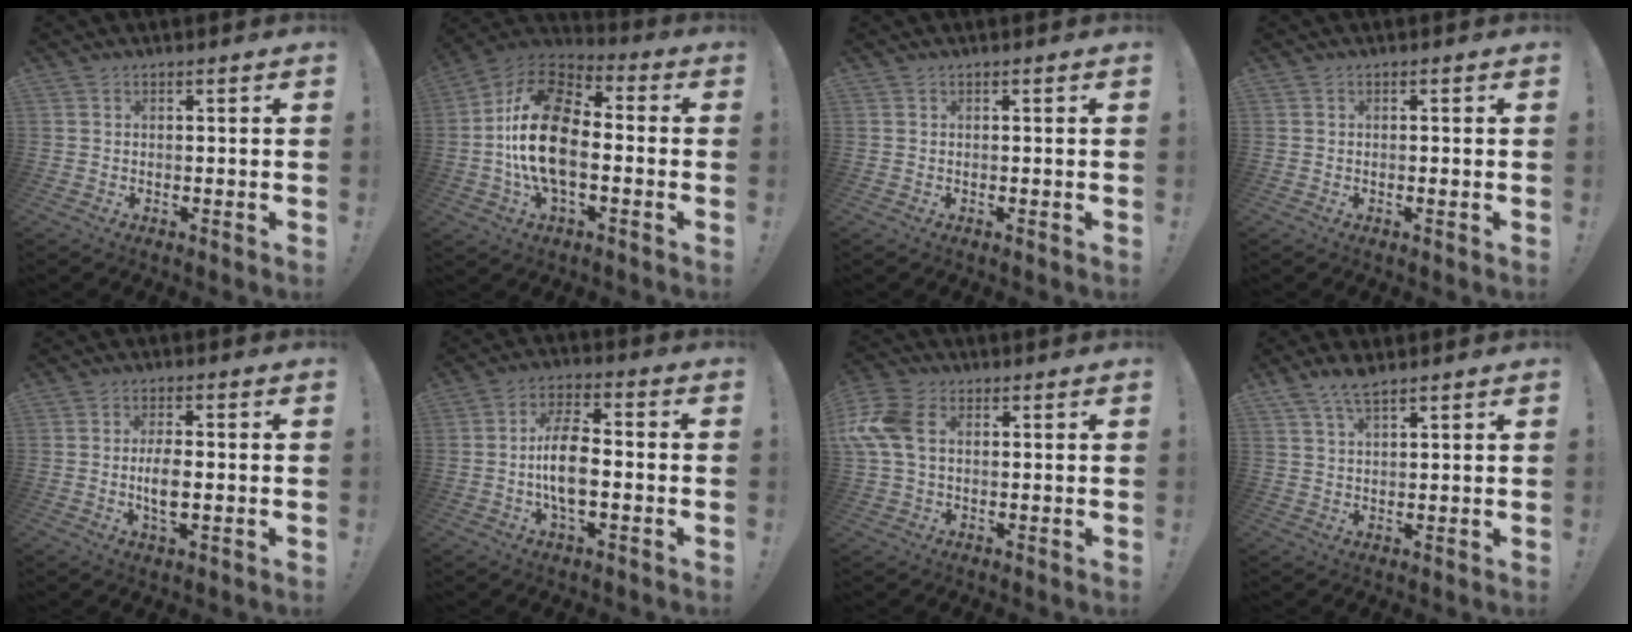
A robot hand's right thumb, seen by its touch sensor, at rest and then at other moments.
{"total": 21.7, "force": [-1.9, 12.2, 17.8], "torque": [-0.338, 0.029, -0.030]}
{"total": 0.0}
{"total": 0.7, "force": [-0.2, -0.1, 0.7], "torque": [-0.009, -0.002, -0.004]}
{"total": 6.2, "force": [-0.8, 2.2, 5.7], "torque": [-0.116, -0.004, -0.018]}
{"total": 11.6, "force": [-2.0, 5.4, 10.0], "torque": [-0.192, 0.012, -0.038]}
{"total": 11.2, "force": [1.9, 7.3, 8.3], "torque": [-0.186, 0.006, 0.037]}
{"total": 5.3, "force": [3.9, 1.4, 3.3], "torque": [-0.059, -0.016, 0.071]}